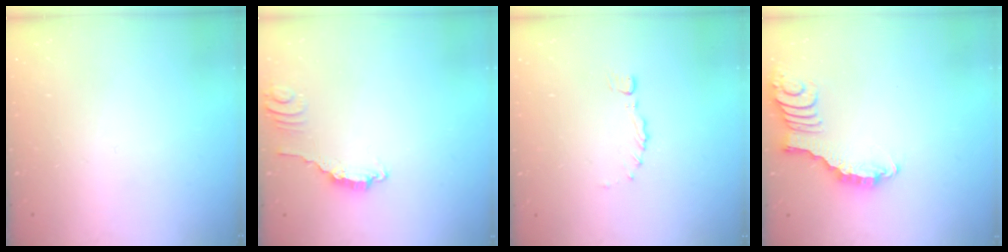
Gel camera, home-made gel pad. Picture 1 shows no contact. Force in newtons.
{"total": 2.8, "press": 2.8, "slide": 0.2}
{"total": 0.0}
{"total": 3.3, "press": 3.2, "slide": 0.6}